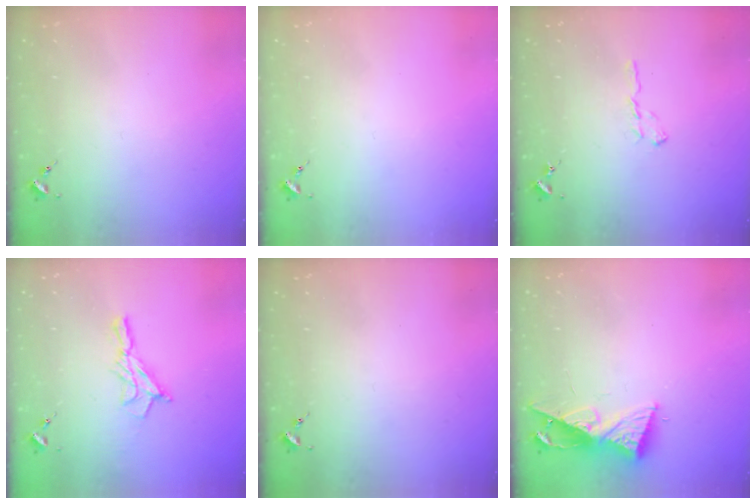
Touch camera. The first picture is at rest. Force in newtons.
{"total": 0.0}
{"total": 5.5, "press": 5.5, "slide": 0.6}
{"total": 8.7, "press": 8.7, "slide": 0.5}
{"total": 0.0}
{"total": 8.7, "press": 8.7, "slide": 0.6}